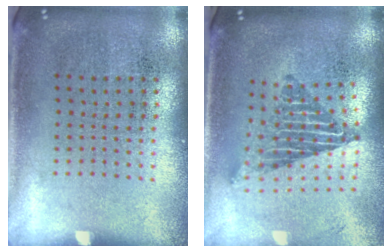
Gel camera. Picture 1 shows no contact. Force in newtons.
{"total": 2.1, "press": 1.5, "slide": 1.4}